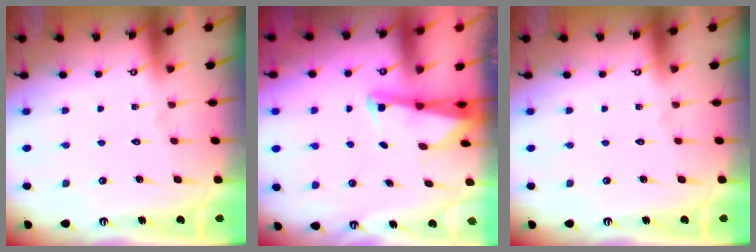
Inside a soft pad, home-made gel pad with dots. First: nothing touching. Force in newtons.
{"total": 2.6, "press": 2.6, "slide": 0.3}
{"total": 0.0}